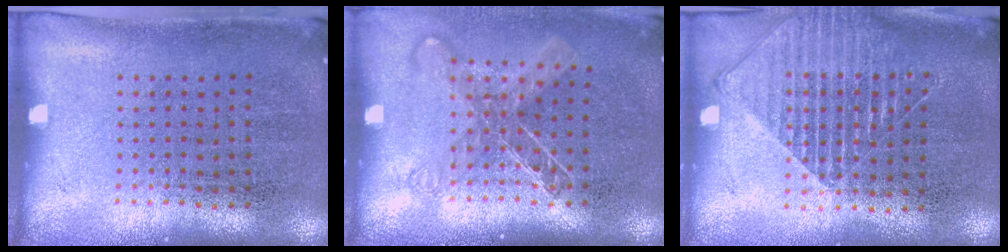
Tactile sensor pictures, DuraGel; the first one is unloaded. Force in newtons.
{"total": 1.4, "press": 1.2, "slide": 0.8}
{"total": 1.6, "press": 1.4, "slide": 0.8}